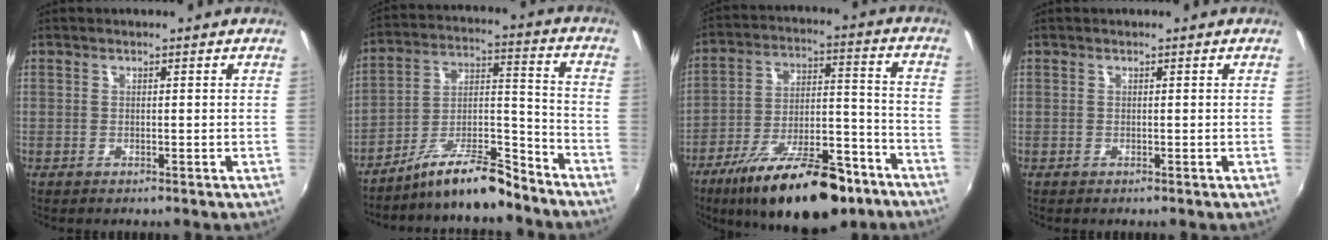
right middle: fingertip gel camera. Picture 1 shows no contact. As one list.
[{"total": 12.9, "force": [-10.9, 2.4, 6.4], "torque": [-0.115, 0.018, -0.191]}, {"total": 22.7, "force": [-15.9, 8.1, 14.1], "torque": [-0.237, -0.014, -0.237]}, {"total": 0.0}]